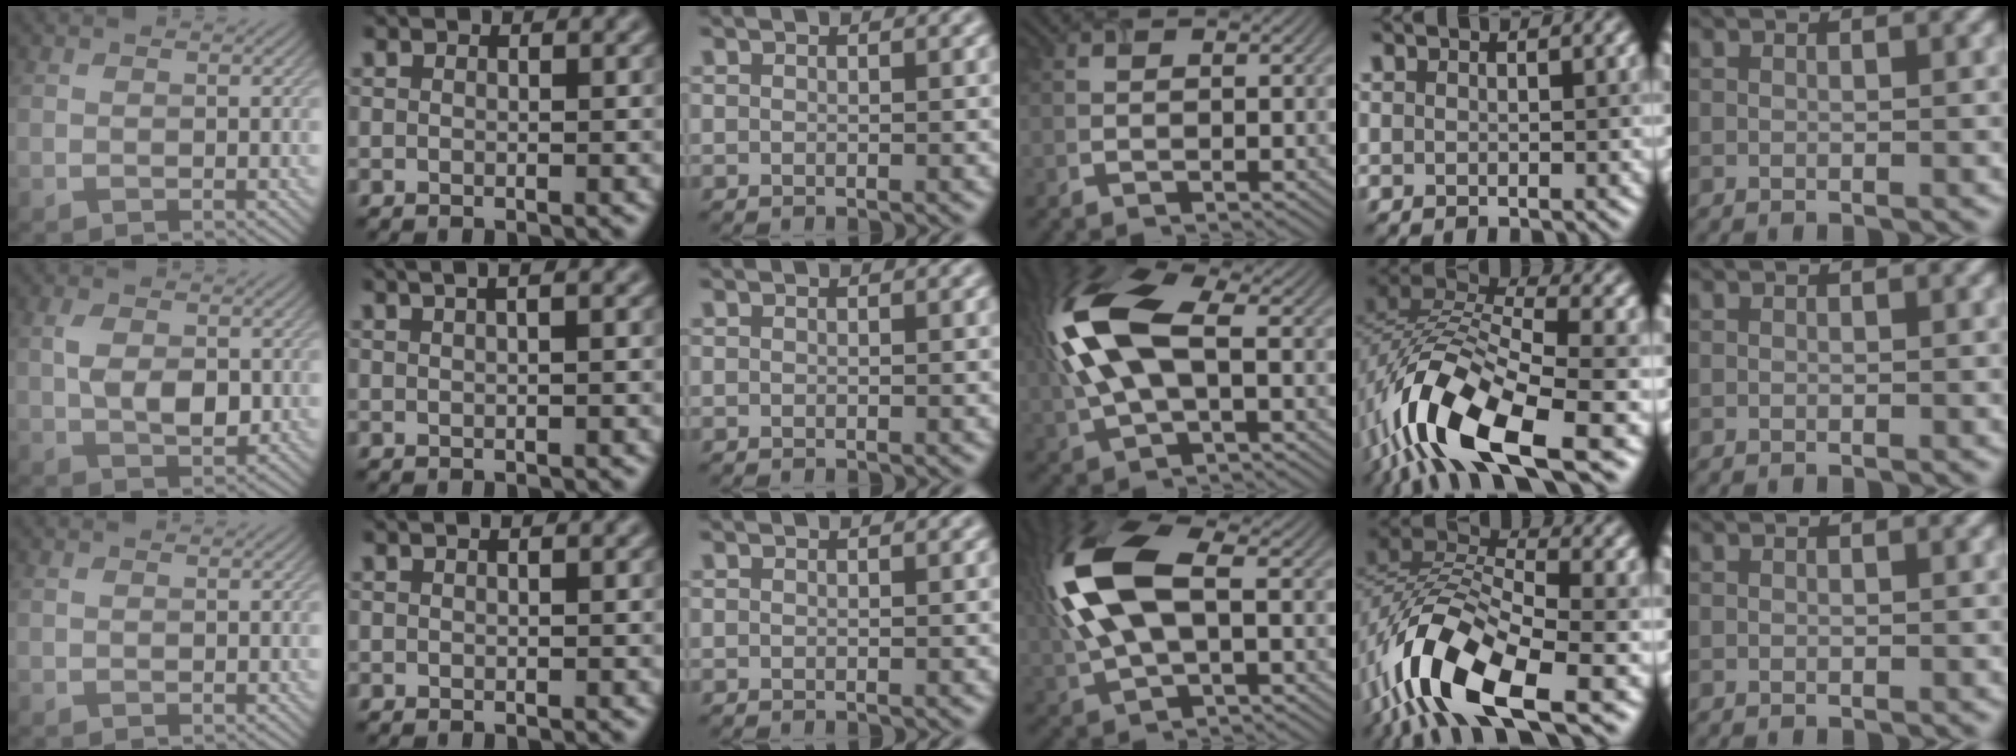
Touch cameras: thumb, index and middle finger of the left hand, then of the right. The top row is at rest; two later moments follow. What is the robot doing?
{"motion": "extract", "object": "airpods case & airpods"}